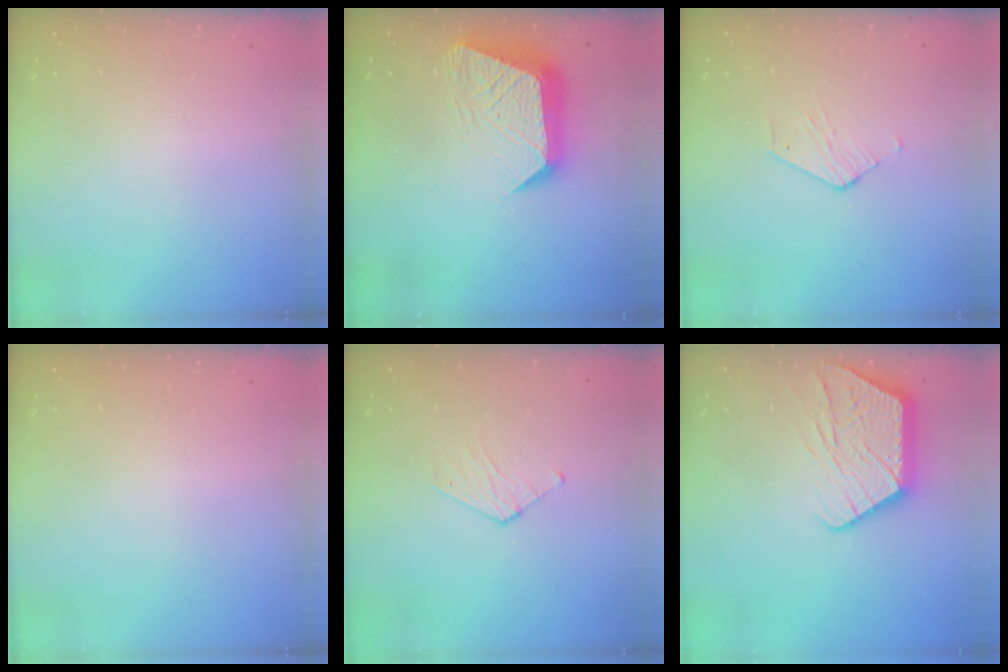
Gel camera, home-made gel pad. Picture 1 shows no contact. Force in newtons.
{"total": 13.1, "press": 13.1, "slide": 1.2}
{"total": 2.8, "press": 2.8, "slide": 0.2}
{"total": 0.0}
{"total": 4.4, "press": 4.4, "slide": 0.4}
{"total": 14.2, "press": 14.2, "slide": 1.0}